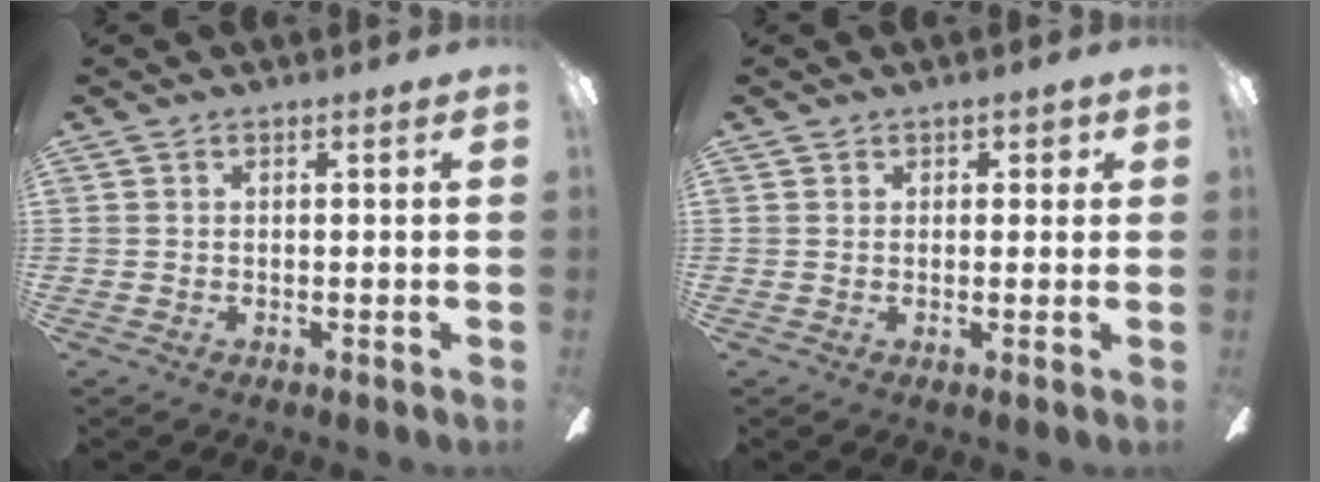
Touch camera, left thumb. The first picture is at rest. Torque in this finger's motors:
{"motor_torque": [0.13, 0.08, -0.29, 0.16, -0.04]}